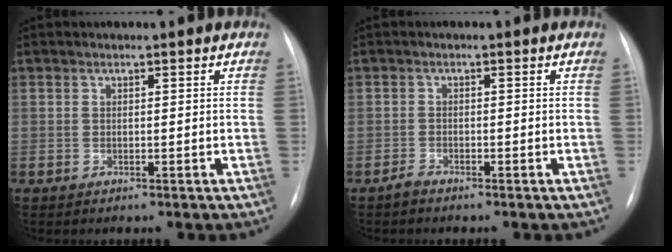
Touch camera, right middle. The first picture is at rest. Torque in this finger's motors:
{"motor_torque": [0.06, -0.07, 0.00, 0.02]}